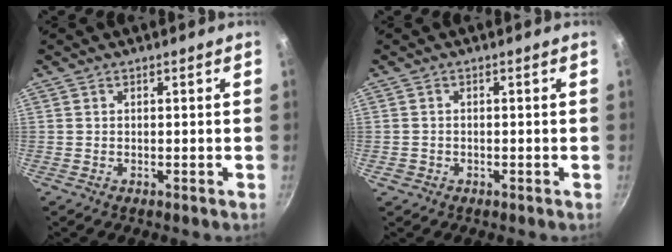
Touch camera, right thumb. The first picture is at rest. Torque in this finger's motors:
{"motor_torque": [0.22, -0.03, -0.35, 0.00, -0.03]}